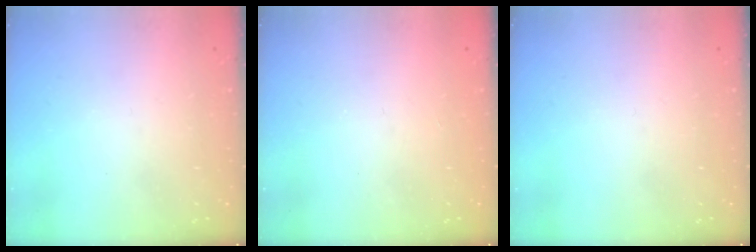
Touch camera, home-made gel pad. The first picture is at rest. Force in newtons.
{"total": 1.1, "press": 1.0, "slide": 0.4}
{"total": 0.0}